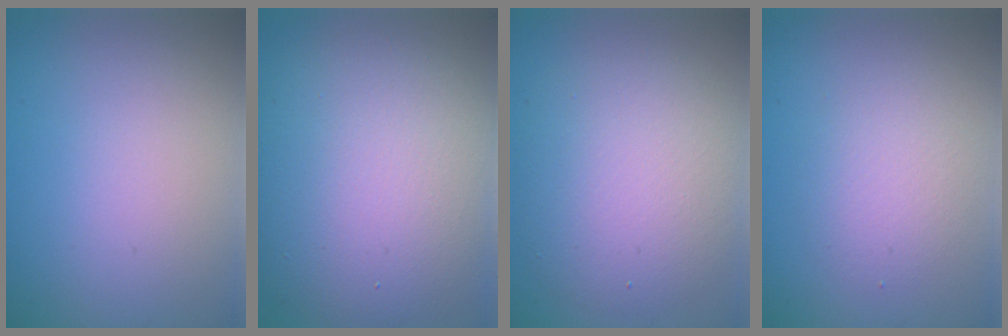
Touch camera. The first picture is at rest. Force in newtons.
{"total": 11.7, "press": 11.7, "slide": 0.9}
{"total": 6.5, "press": 6.5, "slide": 0.6}
{"total": 2.5, "press": 2.5, "slide": 0.3}